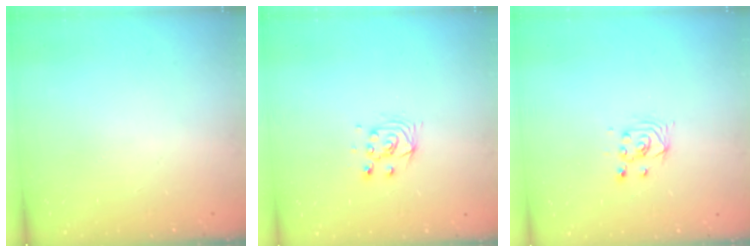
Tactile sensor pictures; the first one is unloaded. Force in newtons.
{"total": 5.5, "press": 5.5, "slide": 0.5}
{"total": 2.6, "press": 2.6, "slide": 0.1}